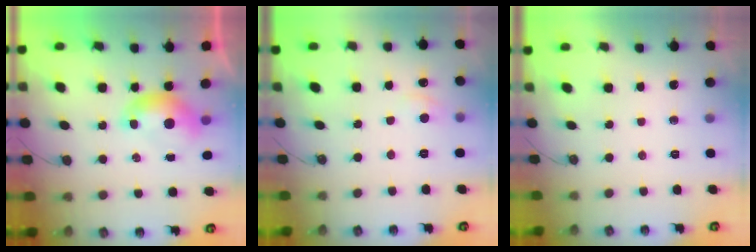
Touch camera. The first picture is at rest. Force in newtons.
{"total": 2.5, "press": 2.4, "slide": 0.5}
{"total": 0.0}